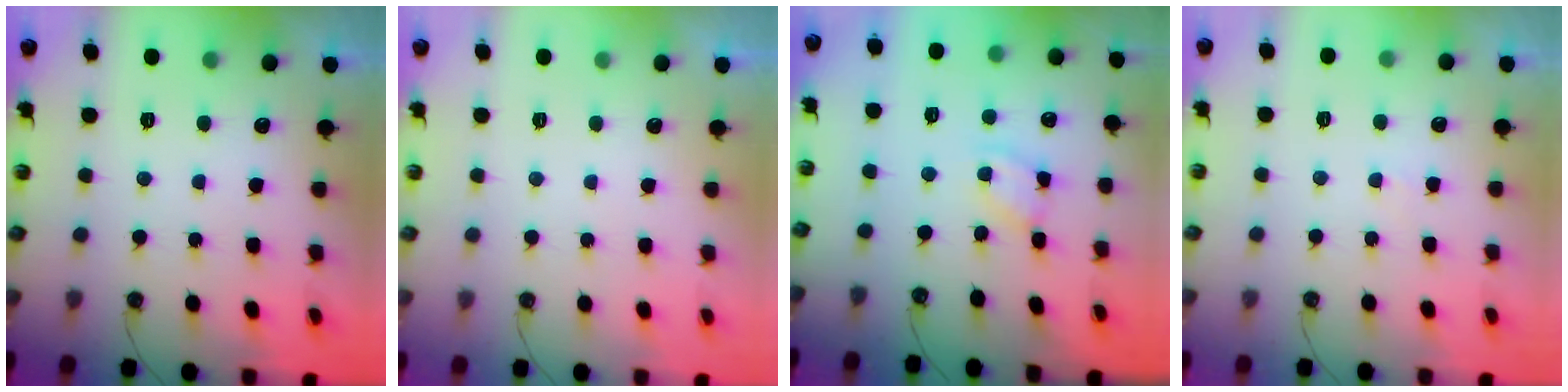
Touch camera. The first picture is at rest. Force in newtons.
{"total": 0.0}
{"total": 2.9, "press": 2.9, "slide": 0.4}
{"total": 1.9, "press": 1.9, "slide": 0.3}